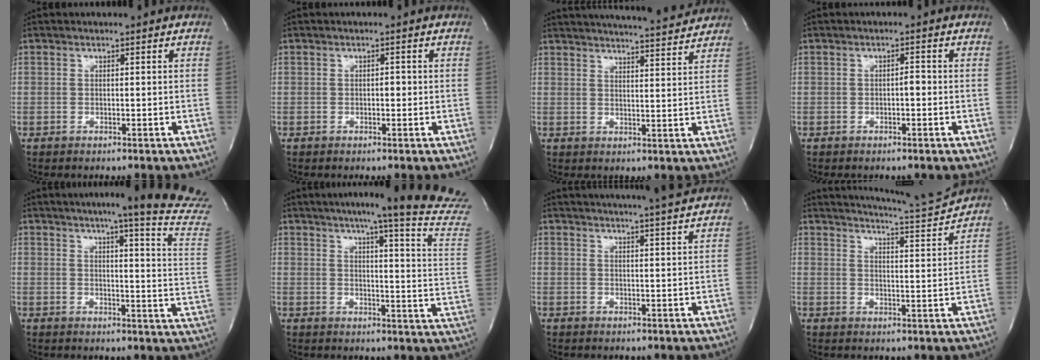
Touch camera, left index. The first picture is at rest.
{"total": 0.7, "force": [-0.1, 0.4, 0.6], "torque": [-0.006, 0.003, -0.002]}
{"total": 16.0, "force": [15.1, 0.7, 5.3], "torque": [-0.087, -0.002, 0.199]}
{"total": 1.1, "force": [-0.3, 0.3, 1.0], "torque": [-0.013, 0.004, -0.006]}
{"total": 19.4, "force": [16.4, -1.7, 10.2], "torque": [-0.138, -0.080, 0.189]}
{"total": 22.2, "force": [18.9, -2.1, 11.5], "torque": [-0.163, -0.080, 0.225]}
{"total": 14.6, "force": [13.4, -0.6, 5.6], "torque": [-0.097, -0.008, 0.171]}
{"total": 9.7, "force": [9.4, -1.8, 1.7], "torque": [-0.037, -0.035, 0.135]}